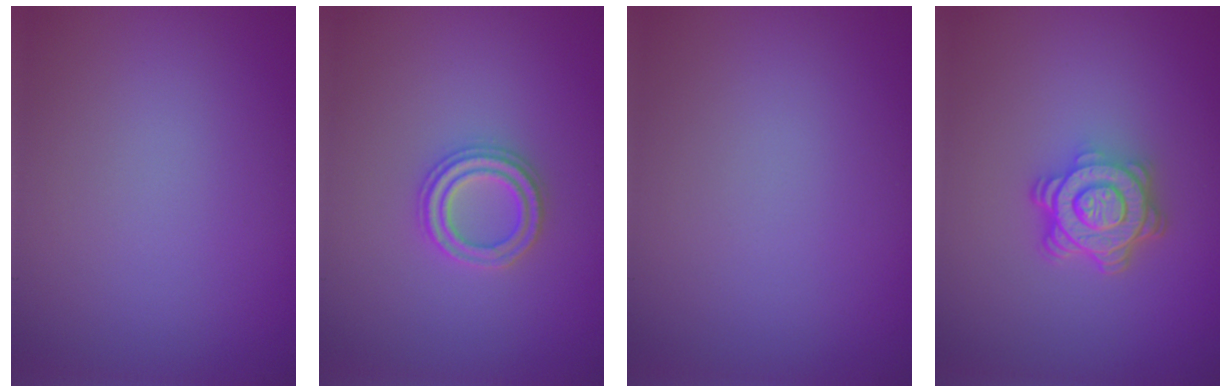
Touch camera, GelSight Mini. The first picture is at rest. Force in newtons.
{"total": 2.4, "press": 2.3, "slide": 0.5}
{"total": 0.0}
{"total": 4.8, "press": 3.7, "slide": 3.0}